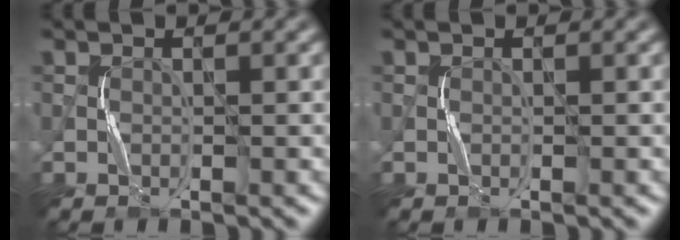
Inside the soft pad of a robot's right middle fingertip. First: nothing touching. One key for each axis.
{"total": 0.0}